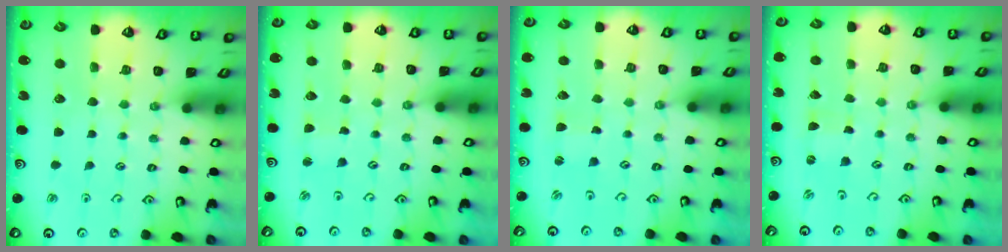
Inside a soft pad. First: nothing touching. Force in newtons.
{"total": 1.3, "press": 1.2, "slide": 0.1}
{"total": 0.0}
{"total": 0.0}